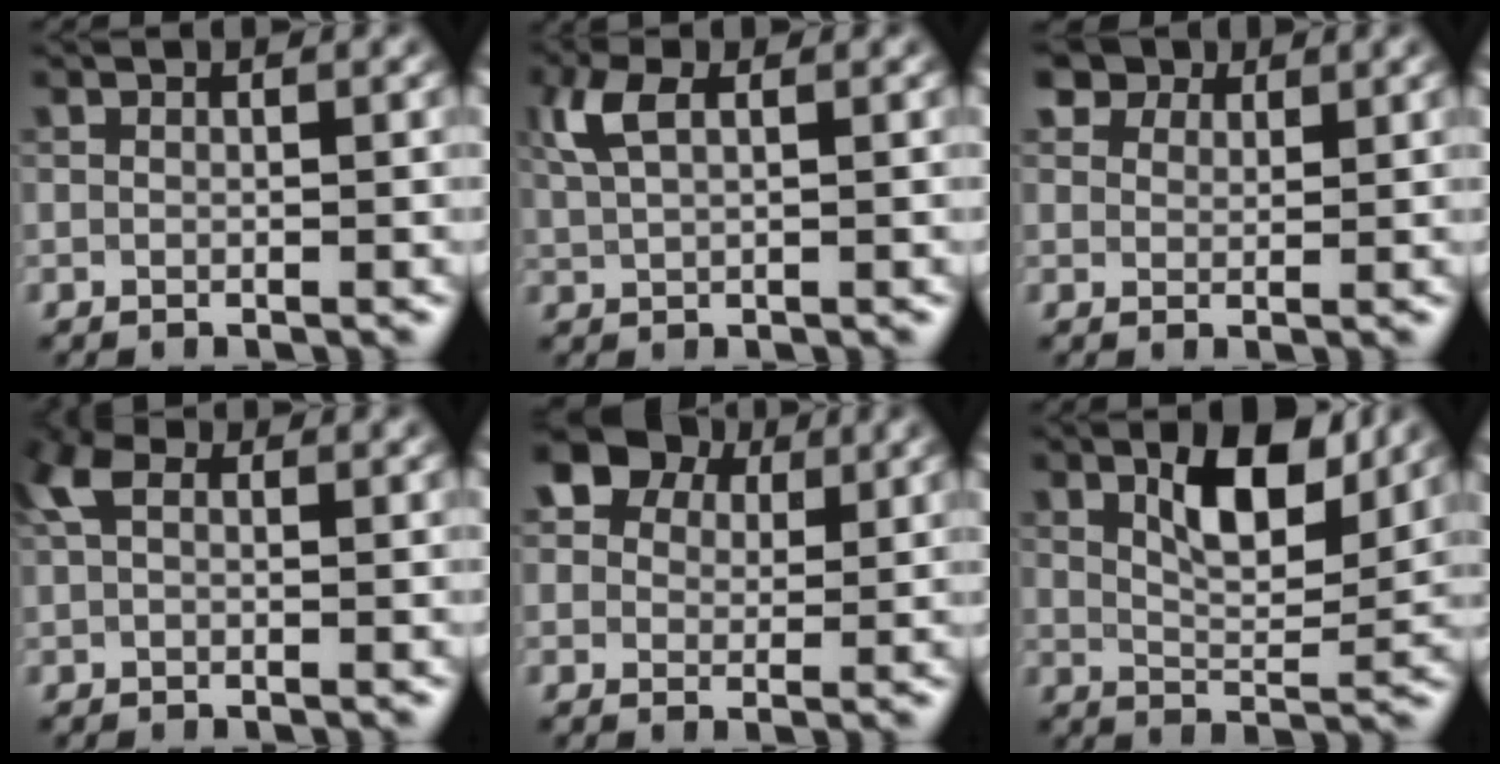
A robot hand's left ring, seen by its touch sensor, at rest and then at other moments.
{"total": 3.1, "force": [1.2, 1.3, 2.5], "torque": [-0.066, 0.009, 0.024]}
{"total": 5.4, "force": [4.0, 3.0, 2.0], "torque": [-0.060, -0.003, 0.064]}
{"total": 3.0, "force": [1.1, 1.8, 2.2], "torque": [-0.049, 0.013, 0.012]}
{"total": 8.5, "force": [4.9, 5.9, 3.5], "torque": [-0.075, 0.025, 0.065]}
{"total": 5.8, "force": [2.7, 2.3, 4.6], "torque": [-0.082, -0.004, 0.042]}